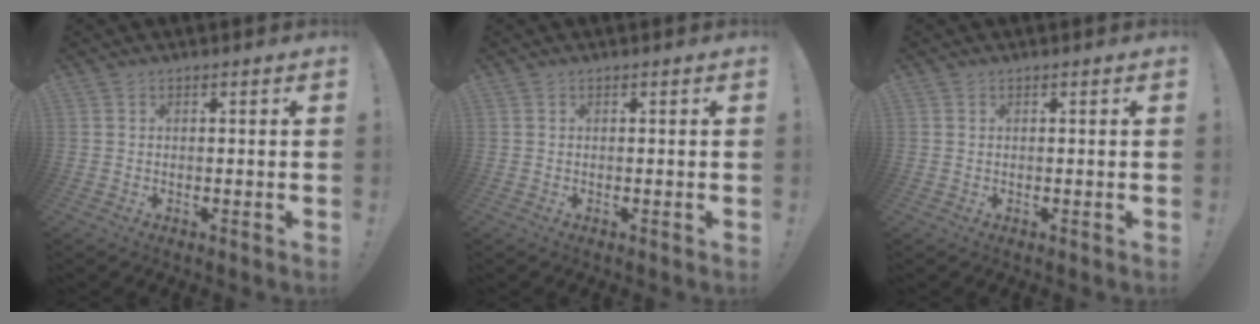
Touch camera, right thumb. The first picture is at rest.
{"total": 0.0}
{"total": 0.0}